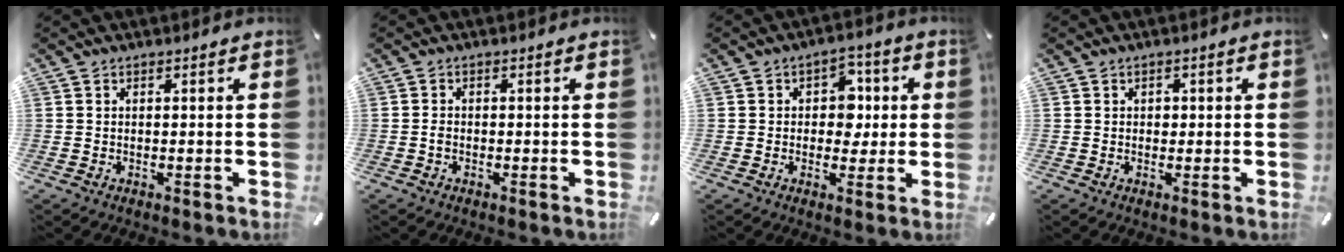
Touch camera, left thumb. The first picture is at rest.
{"total": 1.1, "force": [-0.5, 0.6, 0.7], "torque": [-0.014, -0.001, -0.009]}
{"total": 7.3, "force": [0.4, 5.9, 4.3], "torque": [-0.052, 0.004, 0.002]}
{"total": 1.2, "force": [0.0, 1.1, 0.5], "torque": [-0.003, 0.002, -0.003]}